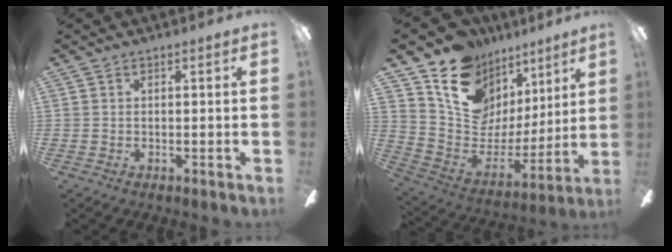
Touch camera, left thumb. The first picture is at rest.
{"total": 16.1, "force": [9.8, 11.2, 6.1], "torque": [-0.111, -0.069, 0.183]}